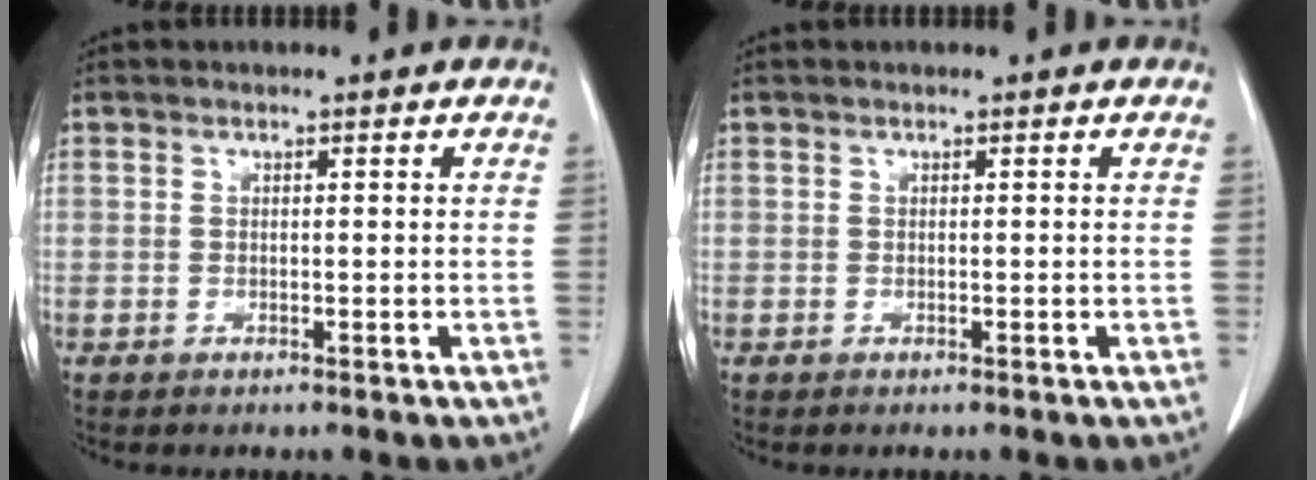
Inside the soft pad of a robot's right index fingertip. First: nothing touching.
{"total": 0.0}